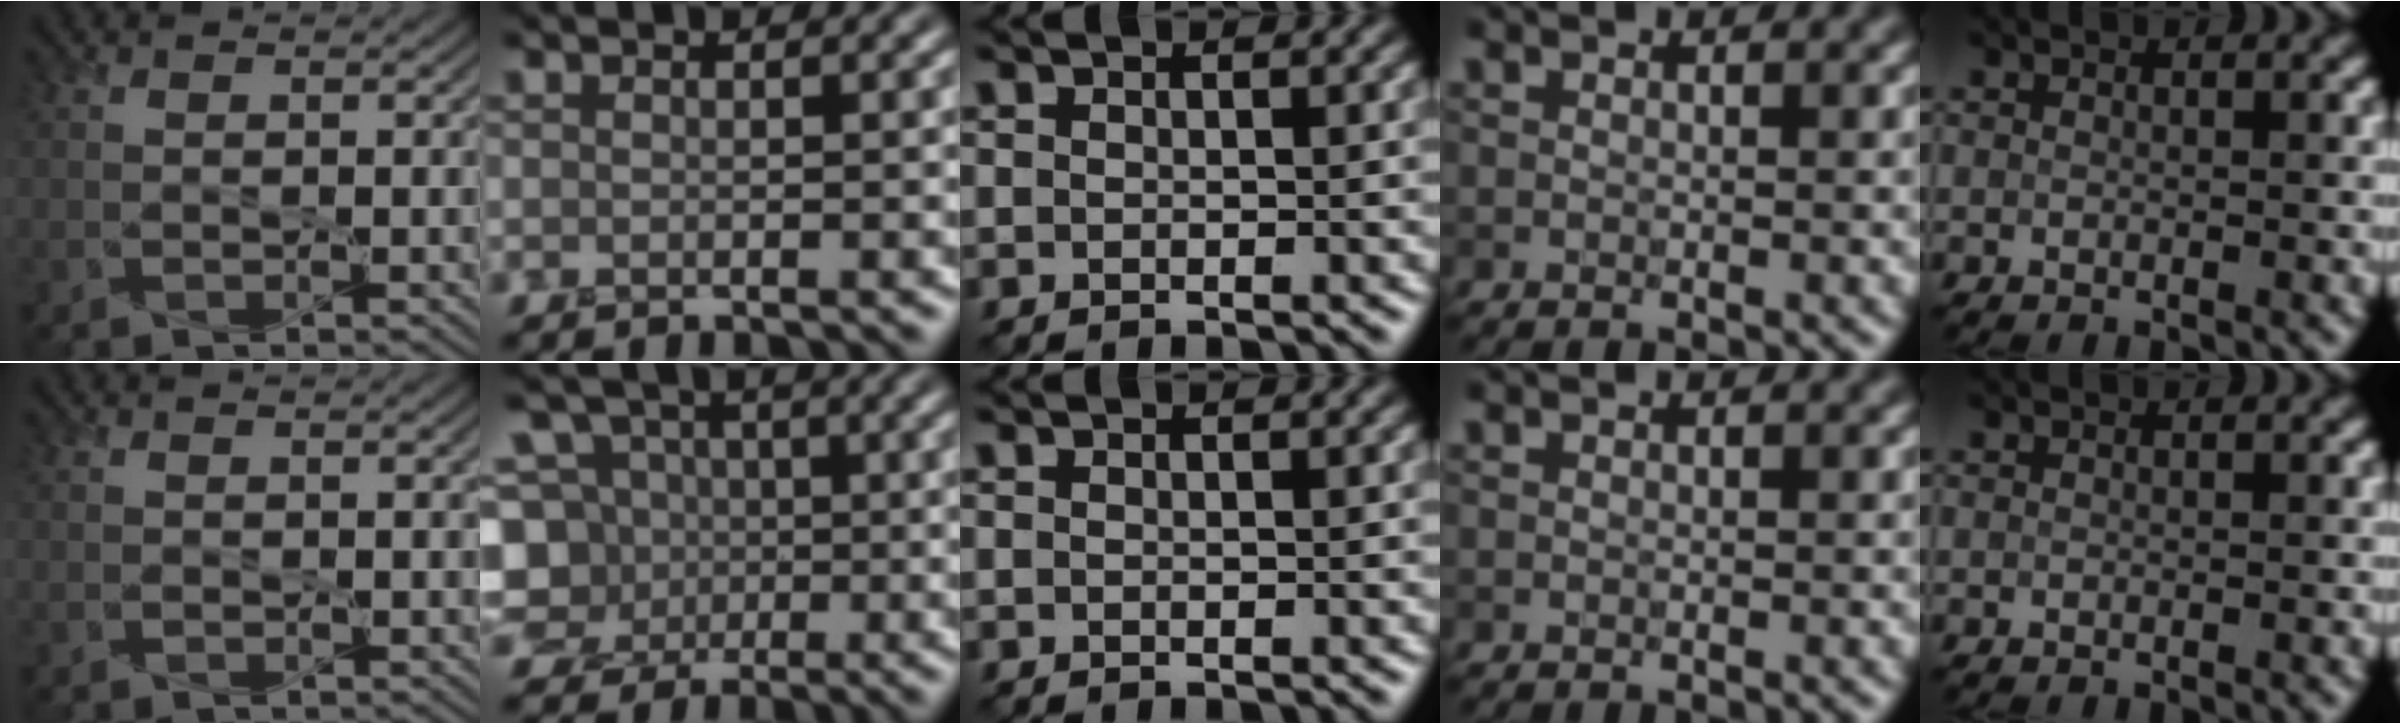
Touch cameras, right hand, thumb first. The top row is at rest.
{"thumb": {"total": 0.6, "force": [0.2, 0.0, -0.6], "torque": [0.008, -0.001, 0.005]}, "index": {"total": 5.7, "force": [0.2, 5.3, 1.9], "torque": [-0.032, 0.028, -0.022]}}